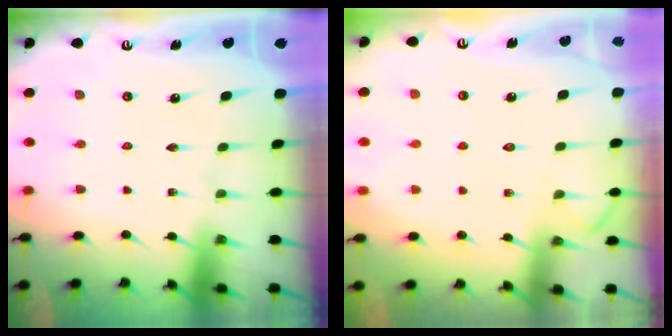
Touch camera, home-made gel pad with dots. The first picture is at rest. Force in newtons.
{"total": 8.0, "press": 7.9, "slide": 1.0}